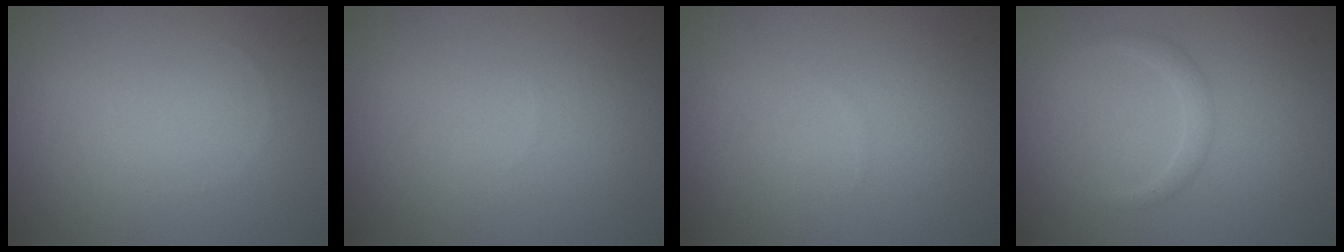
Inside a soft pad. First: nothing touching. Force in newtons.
{"total": 0.0}
{"total": 0.0}
{"total": 1.2, "press": 1.2, "slide": 0.0}